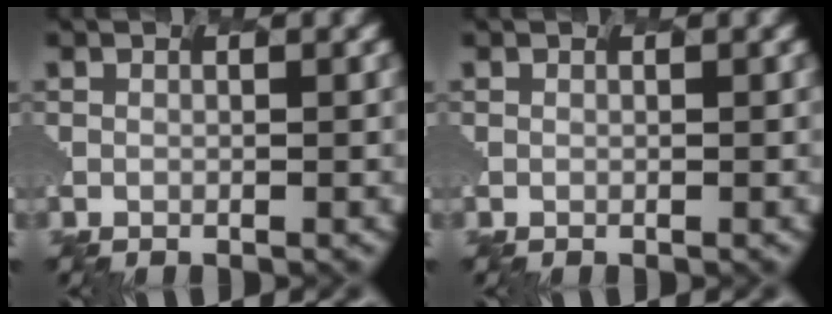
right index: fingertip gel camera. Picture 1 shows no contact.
{"total": 0.0}